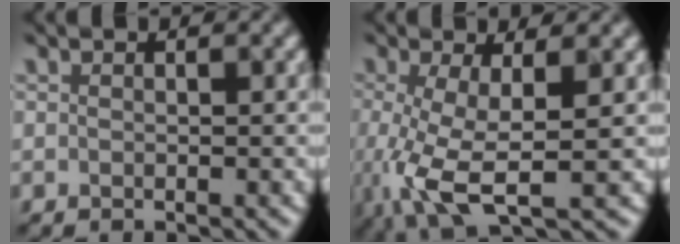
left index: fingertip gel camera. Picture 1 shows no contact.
{"total": 6.0, "force": [-1.2, 1.9, 5.6], "torque": [-0.127, -0.016, -0.022]}